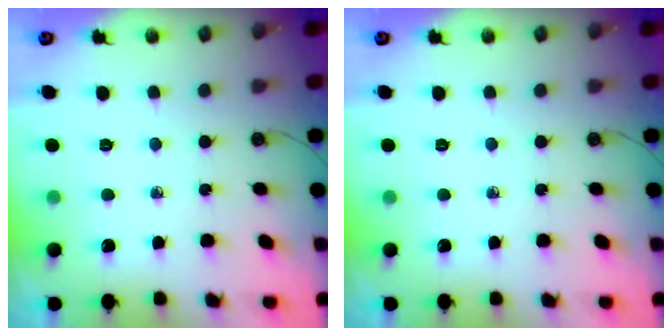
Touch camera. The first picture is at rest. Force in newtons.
{"total": 0.0}